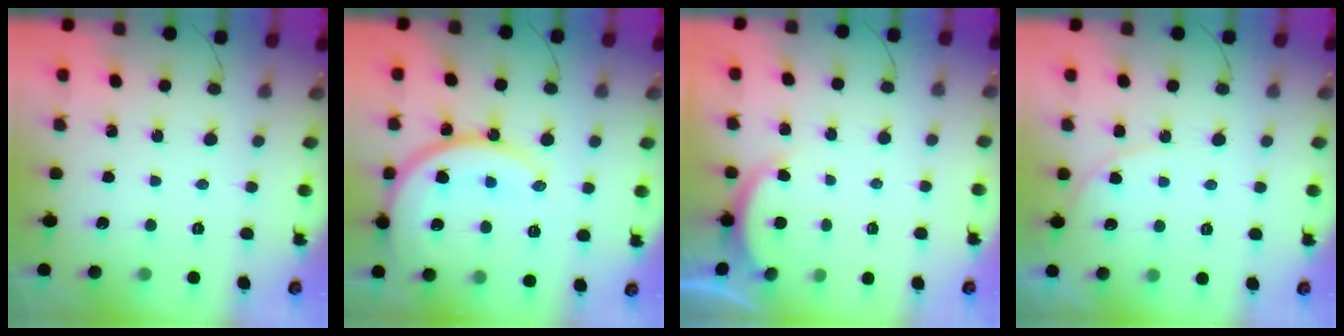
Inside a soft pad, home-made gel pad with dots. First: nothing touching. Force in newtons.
{"total": 17.6, "press": 17.6, "slide": 1.7}
{"total": 1.9, "press": 1.8, "slide": 0.5}
{"total": 6.9, "press": 6.9, "slide": 0.6}